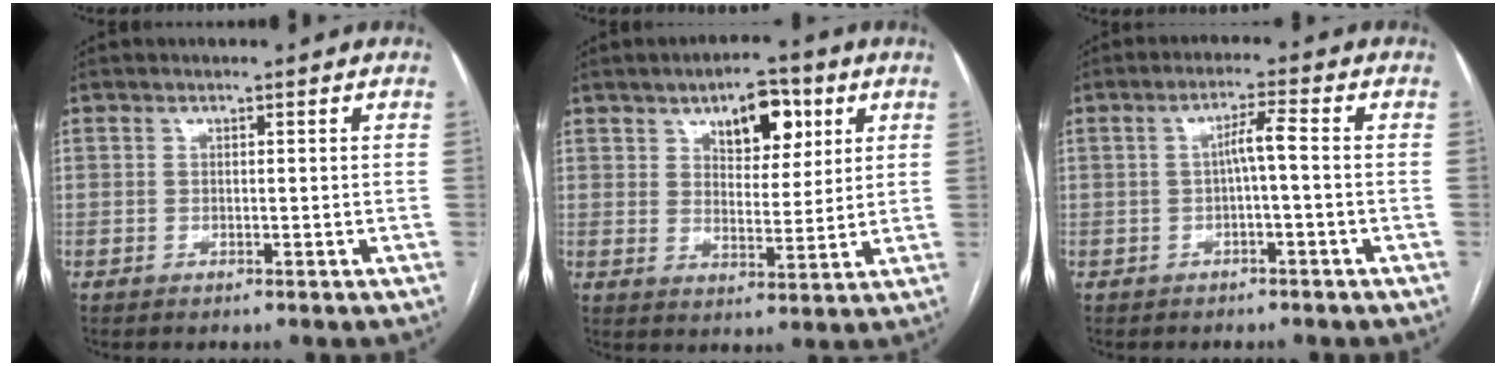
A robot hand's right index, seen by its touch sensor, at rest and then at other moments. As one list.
[{"total": 8.5, "force": [4.3, 4.2, 6.1], "torque": [-0.085, 0.011, 0.067]}, {"total": 3.2, "force": [-0.4, 0.1, 3.2], "torque": [-0.055, 0.013, -0.005]}]